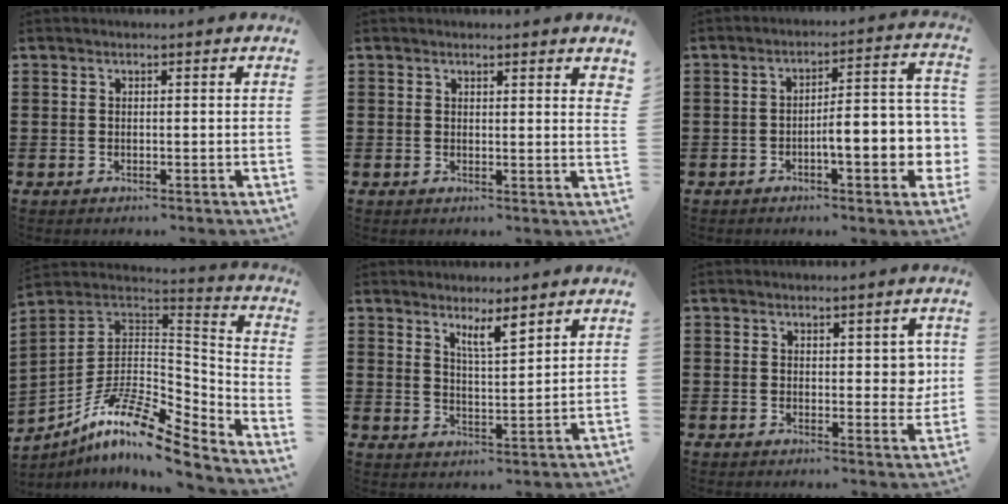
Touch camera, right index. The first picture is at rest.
{"total": 1.3, "force": [1.2, 0.1, 0.6], "torque": [-0.006, -0.001, 0.020]}
{"total": 7.9, "force": [-2.4, 1.9, 7.3], "torque": [-0.098, -0.022, -0.047]}
{"total": 12.4, "force": [-8.2, 3.5, 8.7], "torque": [-0.179, 0.007, -0.160]}
{"total": 4.3, "force": [3.4, 0.7, 2.5], "torque": [-0.040, -0.011, 0.057]}
{"total": 3.1, "force": [1.3, 1.7, 2.3], "torque": [-0.021, -0.002, 0.017]}